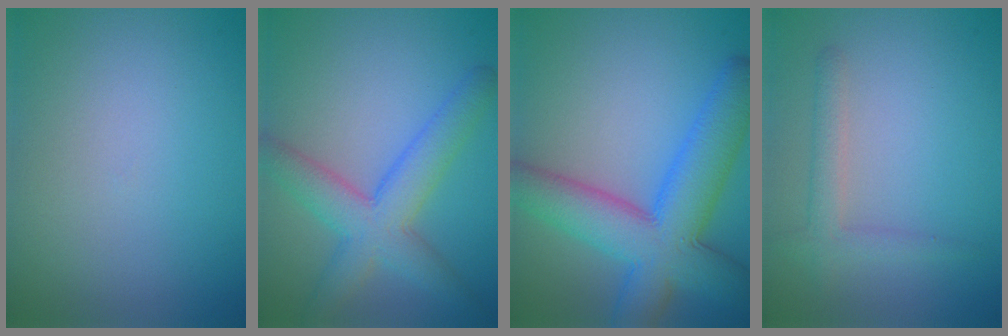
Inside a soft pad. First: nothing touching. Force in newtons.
{"total": 5.6, "press": 5.6, "slide": 0.2}
{"total": 9.7, "press": 9.7, "slide": 0.3}
{"total": 2.2, "press": 2.2, "slide": 0.1}